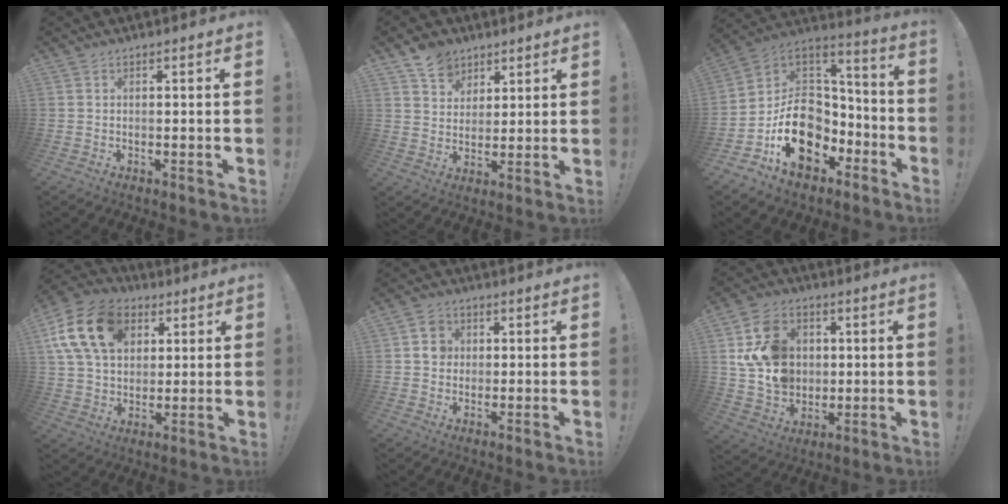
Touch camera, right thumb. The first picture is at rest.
{"total": 8.5, "force": [5.7, 6.0, 1.9], "torque": [-0.023, -0.038, 0.110]}
{"total": 19.6, "force": [-6.8, 15.1, 10.5], "torque": [-0.161, 0.030, -0.093]}
{"total": 19.0, "force": [7.0, 13.6, 11.2], "torque": [-0.194, -0.016, 0.132]}
{"total": 5.4, "force": [0.9, 4.9, 2.1], "torque": [-0.031, 0.009, 0.017]}
{"total": 16.0, "force": [3.1, 13.3, 8.4], "torque": [-0.139, -0.004, 0.071]}